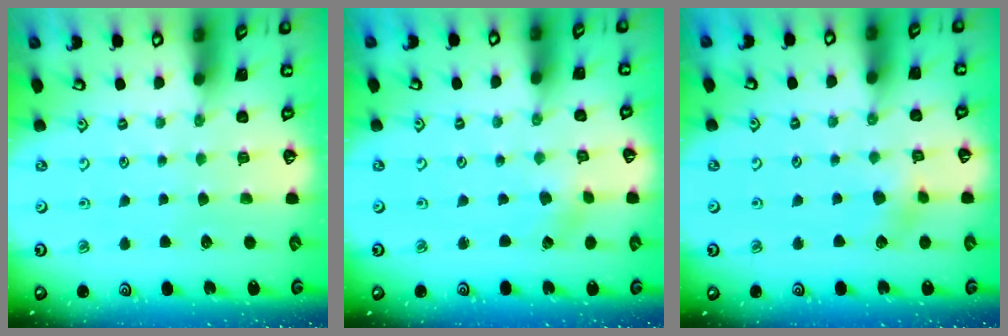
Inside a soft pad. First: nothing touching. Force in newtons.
{"total": 0.6, "press": 0.6, "slide": 0.1}
{"total": 5.6, "press": 5.6, "slide": 0.3}